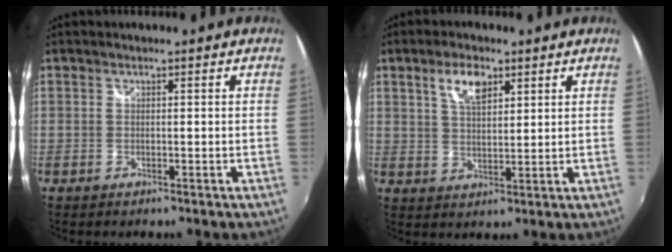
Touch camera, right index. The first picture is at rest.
{"total": 6.1, "force": [3.2, 2.8, 4.3], "torque": [-0.076, 0.008, 0.060]}